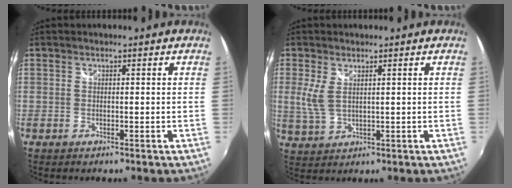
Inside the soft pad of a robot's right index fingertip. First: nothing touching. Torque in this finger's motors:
{"motor_torque": [0.31, -0.10, 0.31, 0.06]}